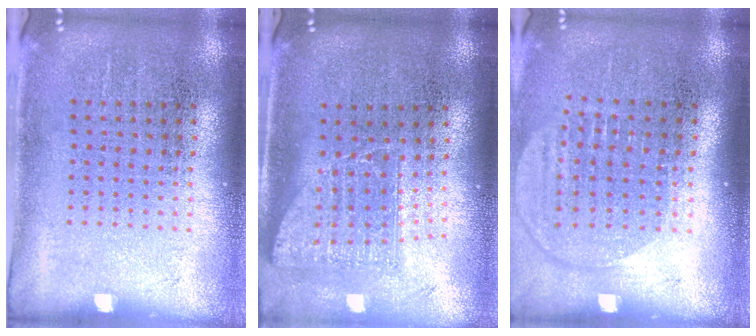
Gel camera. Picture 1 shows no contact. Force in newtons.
{"total": 1.7, "press": 1.3, "slide": 1.1}
{"total": 1.5, "press": 1.3, "slide": 0.8}